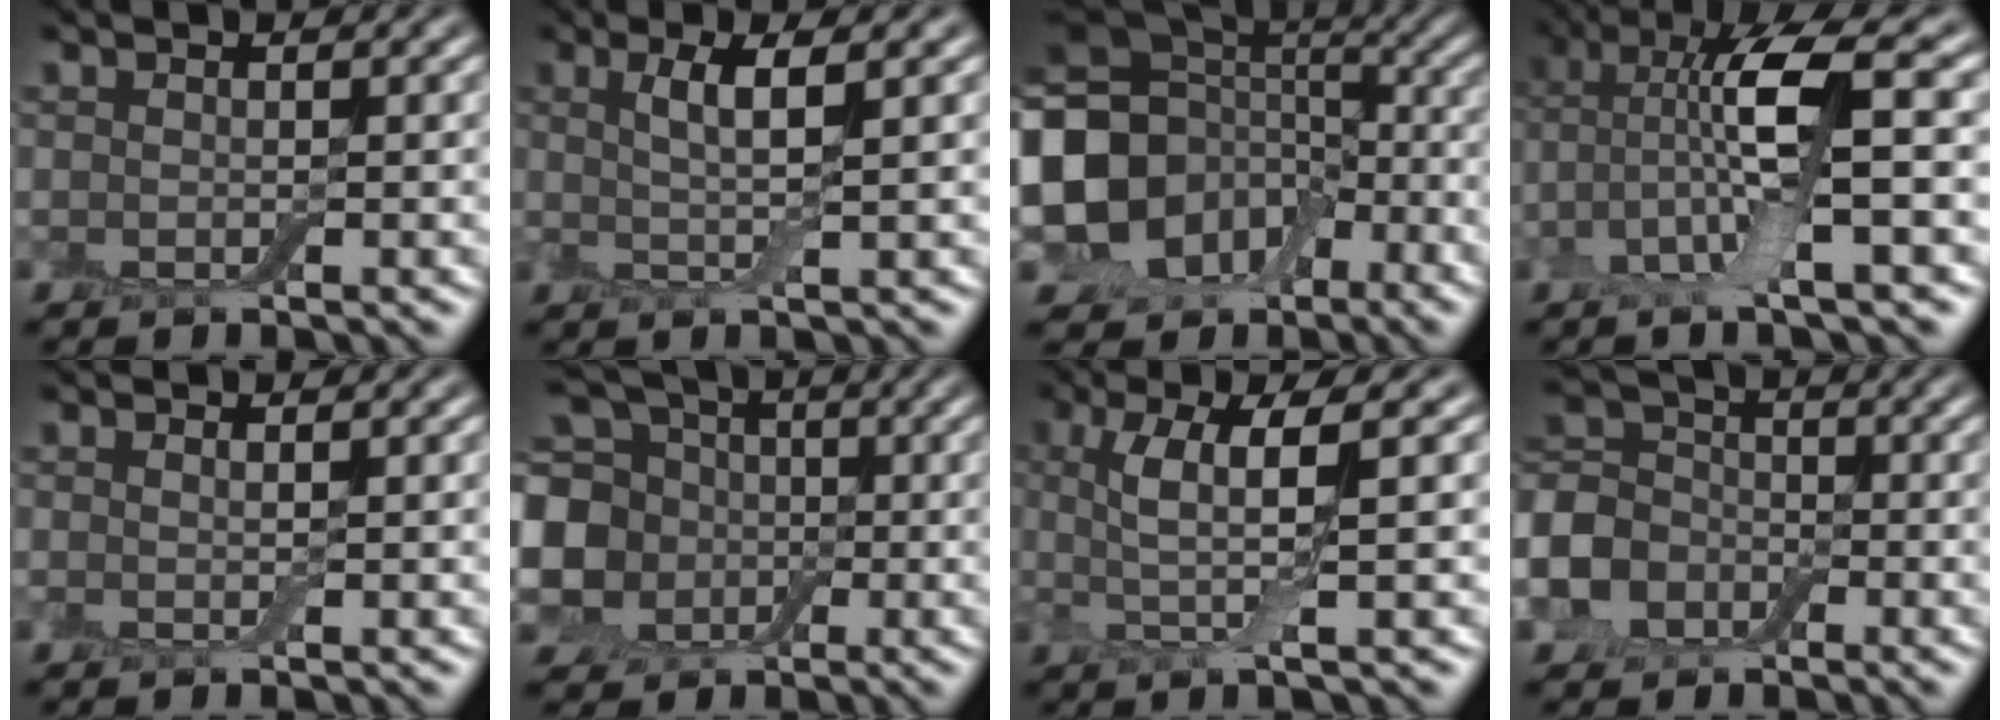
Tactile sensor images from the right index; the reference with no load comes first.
{"total": 3.4, "force": [0.7, 0.6, 3.3], "torque": [-0.060, -0.003, 0.012]}
{"total": 14.0, "force": [-4.7, 11.1, 7.1], "torque": [-0.171, -0.009, -0.102]}
{"total": 8.6, "force": [-0.3, 2.0, 8.3], "torque": [-0.169, 0.014, -0.011]}
{"total": 0.6, "force": [0.3, 0.0, 0.5], "torque": [-0.013, -0.003, 0.005]}
{"total": 9.2, "force": [0.2, 7.9, 4.8], "torque": [-0.114, -0.005, -0.006]}
{"total": 5.7, "force": [1.1, 1.2, 5.5], "torque": [-0.111, 0.001, 0.015]}
{"total": 7.8, "force": [-3.0, 6.4, 3.2], "torque": [-0.078, -0.005, -0.089]}